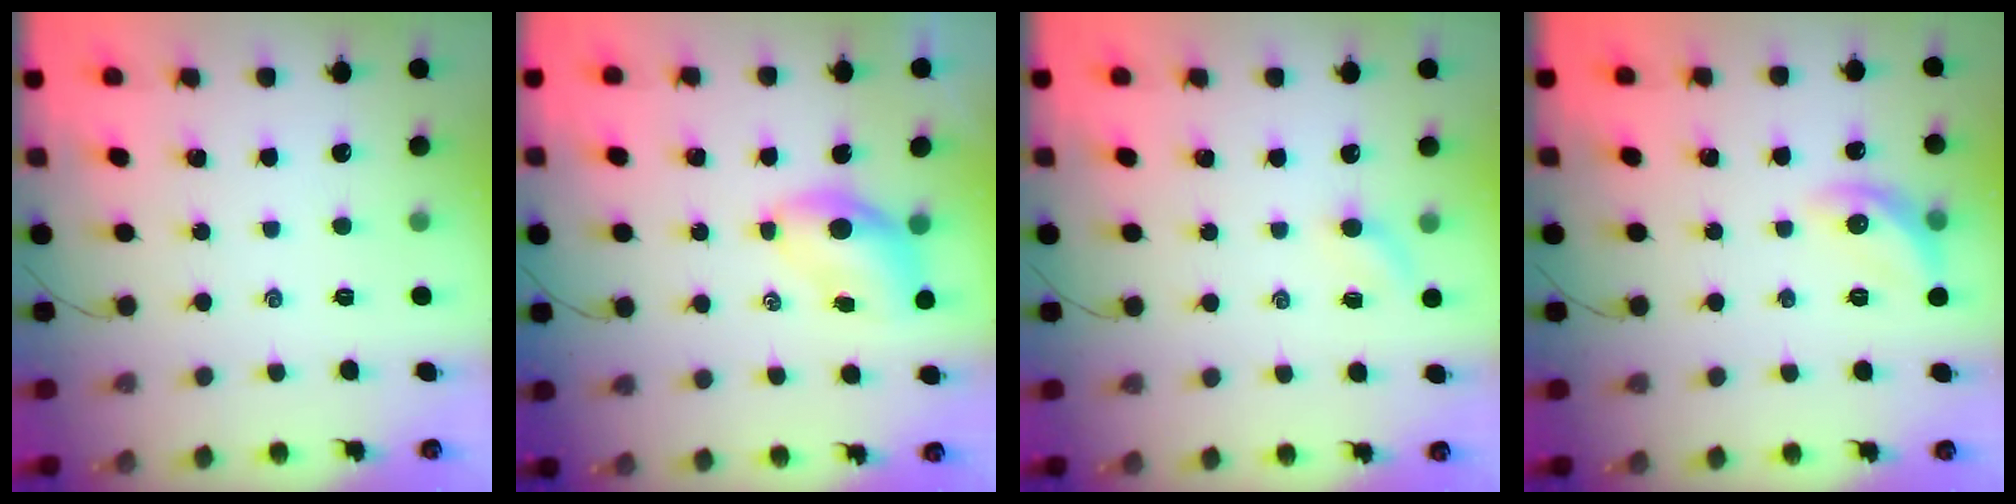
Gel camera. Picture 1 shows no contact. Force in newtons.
{"total": 5.7, "press": 5.7, "slide": 0.8}
{"total": 4.4, "press": 4.3, "slide": 1.1}
{"total": 9.8, "press": 9.8, "slide": 0.2}